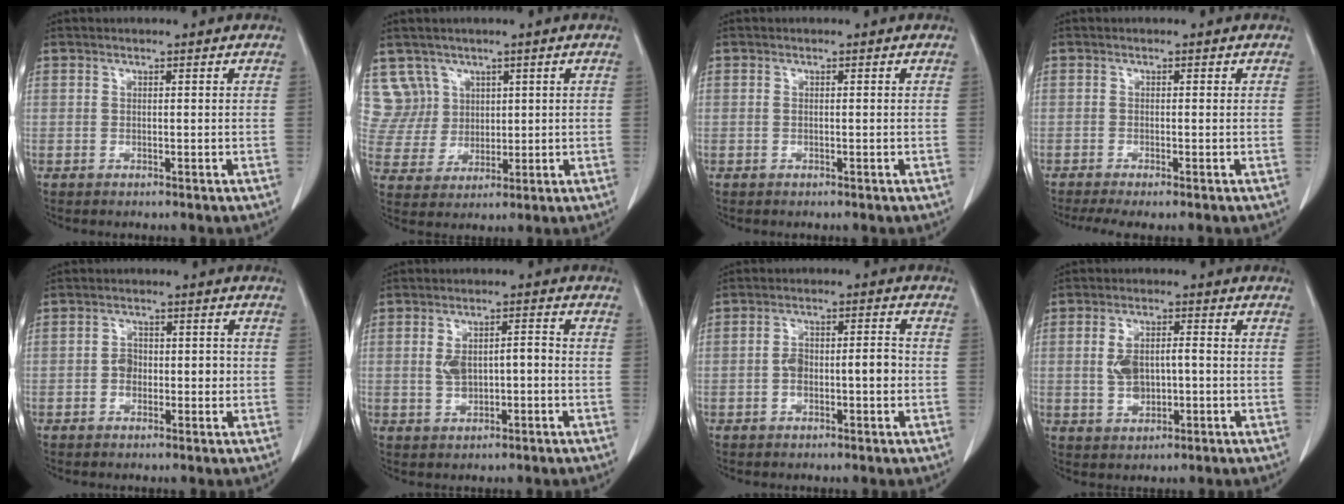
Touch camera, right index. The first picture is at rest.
{"total": 6.5, "force": [3.6, 5.5, -0.6], "torque": [0.016, 0.018, 0.081]}
{"total": 0.0}
{"total": 4.4, "force": [-3.1, 0.7, 3.0], "torque": [-0.054, -0.006, -0.048]}
{"total": 3.5, "force": [-0.5, 2.4, 2.4], "torque": [-0.035, 0.017, -0.007]}
{"total": 5.5, "force": [-0.5, 2.7, 4.7], "torque": [-0.091, 0.021, -0.002]}
{"total": 5.9, "force": [-1.3, 1.6, 5.6], "torque": [-0.104, 0.024, -0.017]}
{"total": 5.8, "force": [-0.4, 3.1, 4.9], "torque": [-0.100, 0.012, 0.001]}